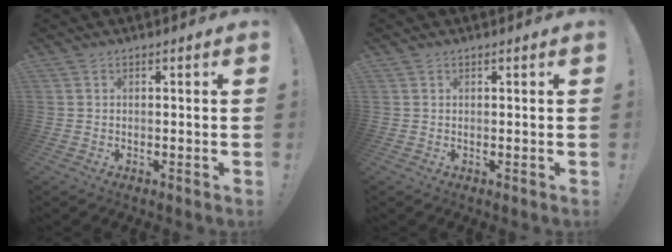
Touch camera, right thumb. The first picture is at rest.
{"total": 0.0}